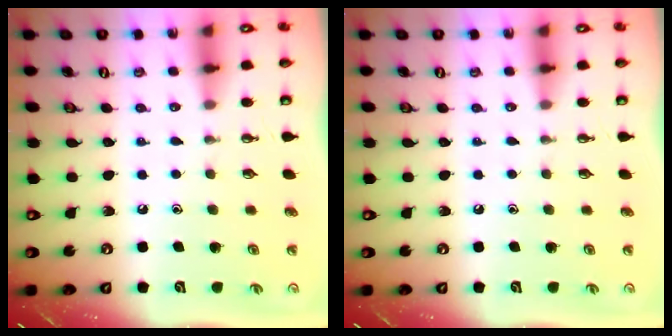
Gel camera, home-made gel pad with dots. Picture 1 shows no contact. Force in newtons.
{"total": 0.0}